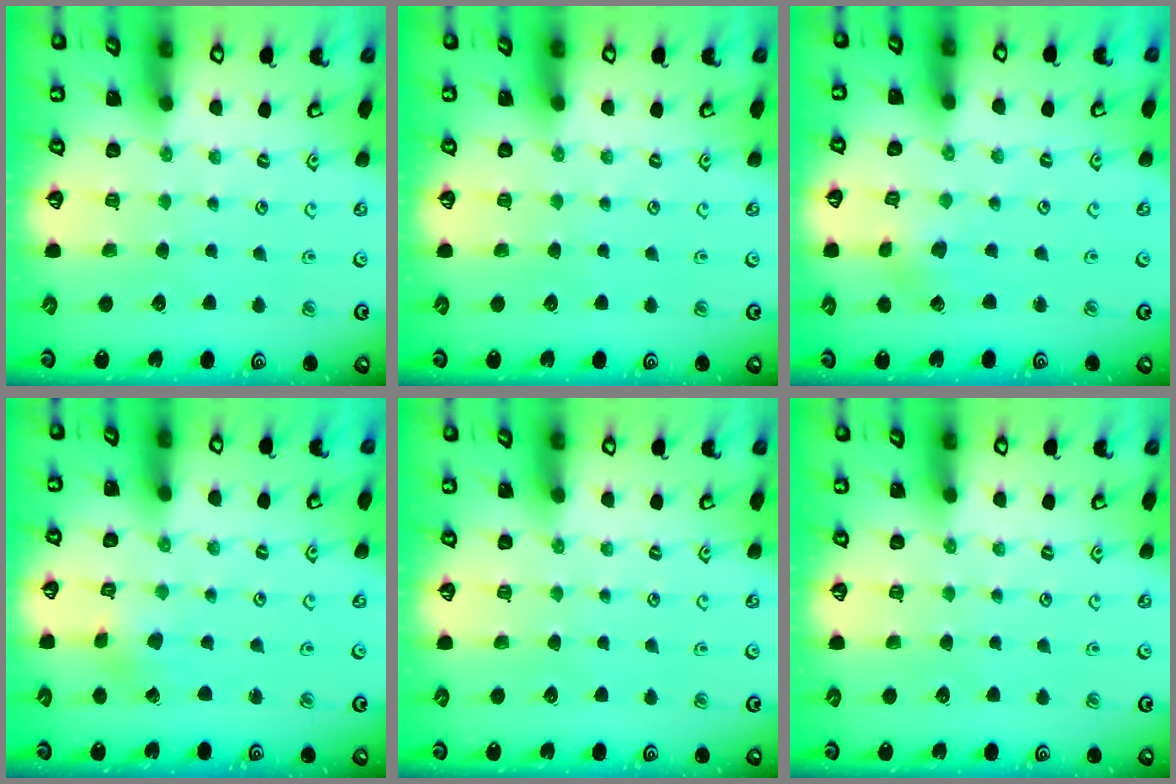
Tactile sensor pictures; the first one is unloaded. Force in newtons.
{"total": 0.0}
{"total": 1.9, "press": 1.9, "slide": 0.2}
{"total": 0.9, "press": 0.9, "slide": 0.1}
{"total": 0.0}
{"total": 0.0}